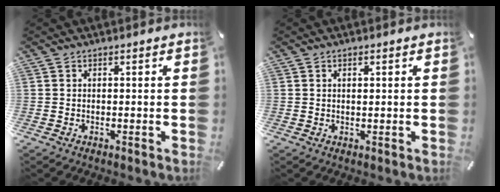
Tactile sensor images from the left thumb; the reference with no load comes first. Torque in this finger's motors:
{"motor_torque": [-0.22, -0.25, -0.15, 0.13, -0.09]}